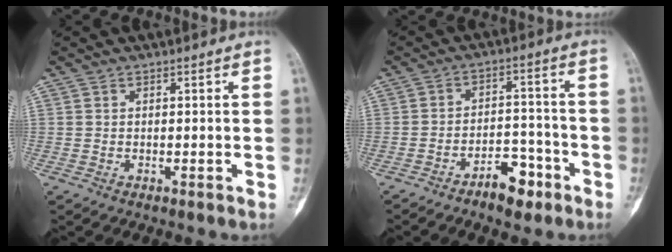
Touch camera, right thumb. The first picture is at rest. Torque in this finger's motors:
{"motor_torque": [-0.30, 0.38, 0.48, -0.28, 0.01]}